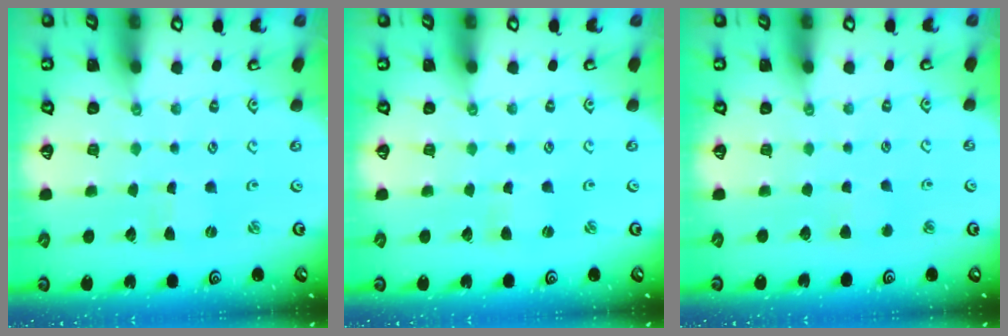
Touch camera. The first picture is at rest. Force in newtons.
{"total": 1.9, "press": 1.9, "slide": 0.4}
{"total": 2.5, "press": 2.4, "slide": 0.7}